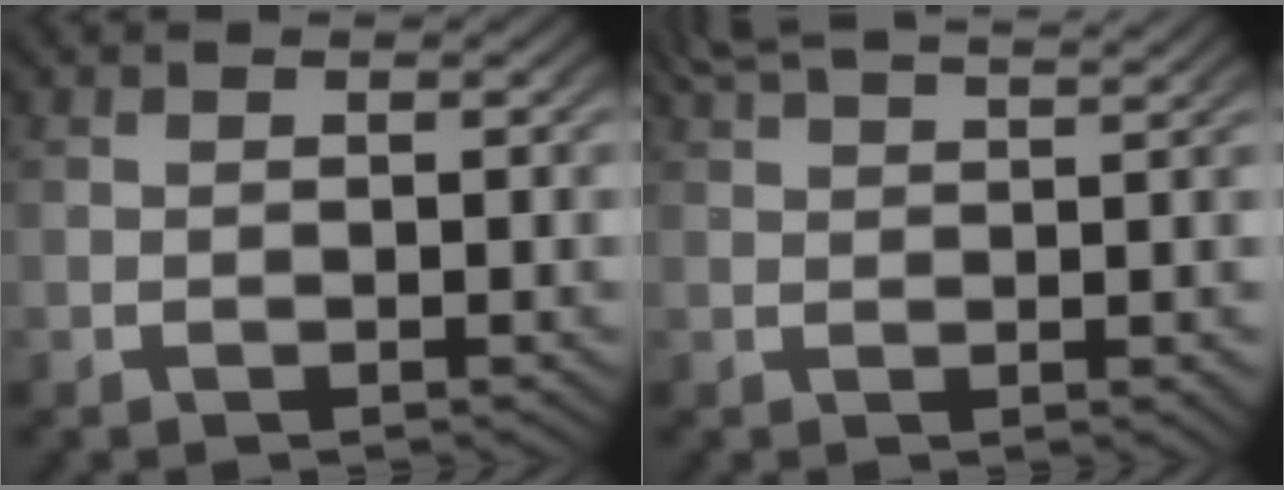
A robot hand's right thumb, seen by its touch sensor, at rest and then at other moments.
{"total": 3.5, "force": [2.9, 0.3, 1.9], "torque": [-0.025, 0.004, 0.048]}